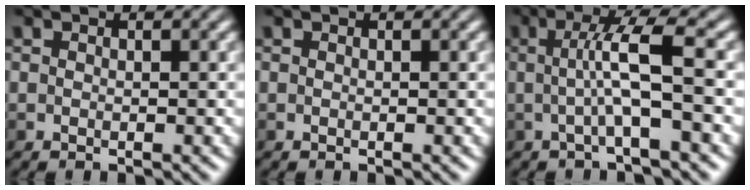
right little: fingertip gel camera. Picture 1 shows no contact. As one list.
[{"total": 0.0}, {"total": 3.9, "force": [-0.7, -0.4, 3.8], "torque": [-0.070, 0.015, -0.013]}]